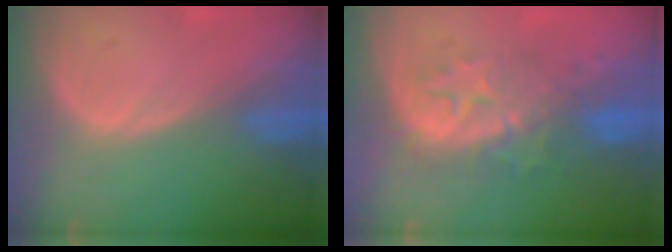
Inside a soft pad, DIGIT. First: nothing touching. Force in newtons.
{"total": 8.4, "press": 8.2, "slide": 1.6}